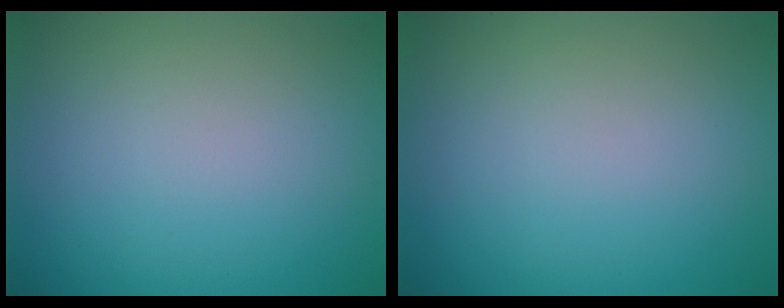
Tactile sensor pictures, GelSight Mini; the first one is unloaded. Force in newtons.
{"total": 0.0}